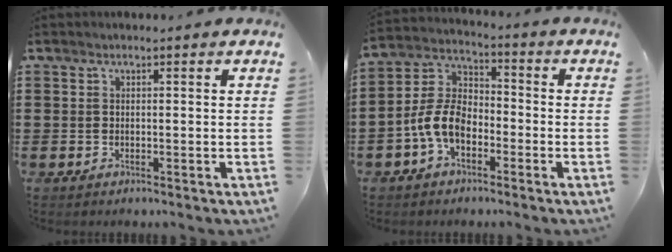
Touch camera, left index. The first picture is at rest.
{"total": 7.7, "force": [-3.8, 4.4, 5.0], "torque": [-0.131, 0.001, -0.083]}